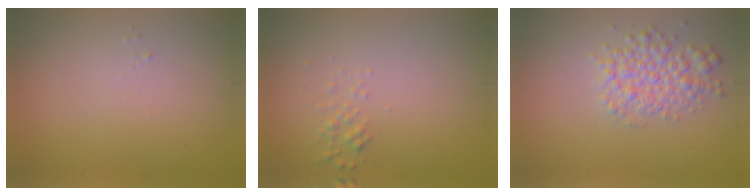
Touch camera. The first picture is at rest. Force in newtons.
{"total": 1.0, "press": 1.0, "slide": 0.0}
{"total": 3.4, "press": 3.4, "slide": 0.1}